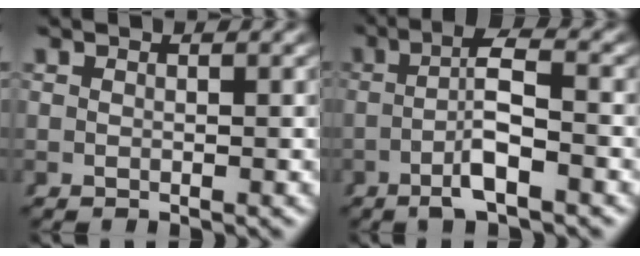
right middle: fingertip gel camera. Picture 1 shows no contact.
{"total": 4.4, "force": [-0.6, 0.6, 4.3], "torque": [-0.062, 0.008, -0.012]}